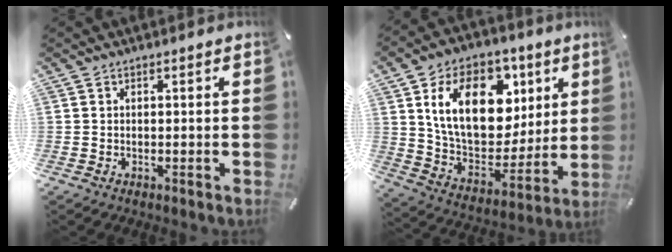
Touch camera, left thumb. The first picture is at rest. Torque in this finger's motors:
{"motor_torque": [2.43, 2.58, 1.73, -1.04, 0.63]}